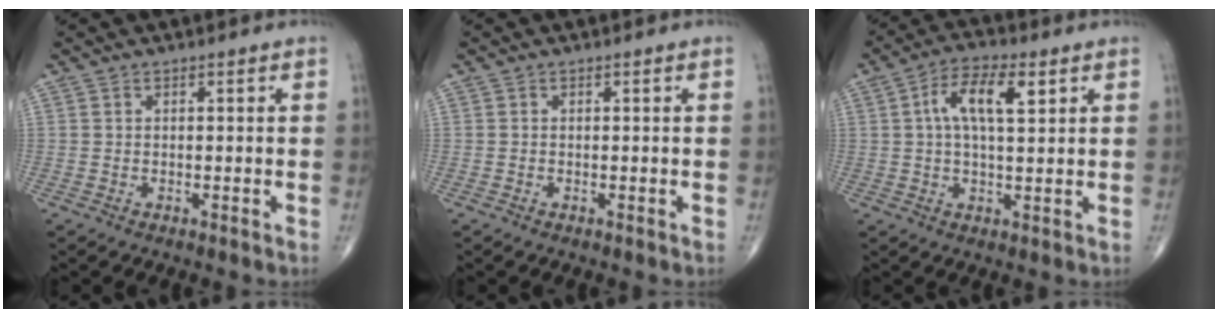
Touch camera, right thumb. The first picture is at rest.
{"total": 0.0}
{"total": 9.0, "force": [2.8, 3.7, 7.8], "torque": [-0.140, 0.011, 0.044]}